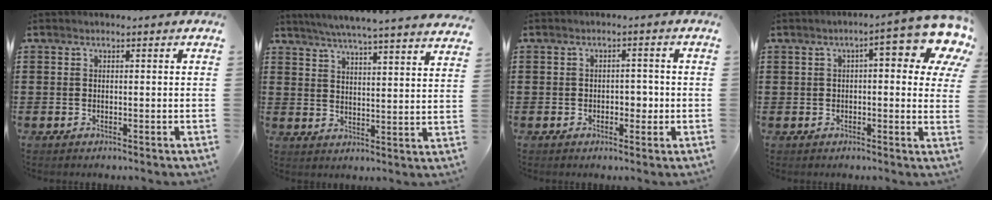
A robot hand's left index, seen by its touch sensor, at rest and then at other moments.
{"total": 5.2, "force": [4.9, -0.9, 1.5], "torque": [-0.048, -0.034, 0.084]}
{"total": 2.4, "force": [-0.7, 1.6, 1.7], "torque": [-0.036, 0.004, -0.017]}
{"total": 10.4, "force": [4.8, 2.9, 8.7], "torque": [-0.124, -0.021, 0.073]}